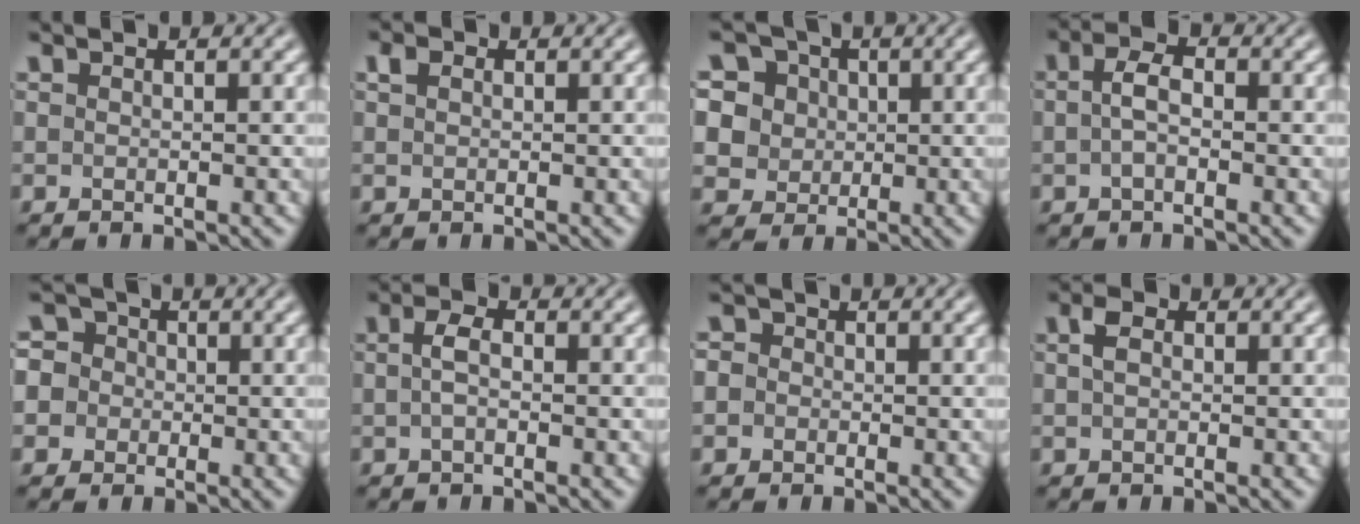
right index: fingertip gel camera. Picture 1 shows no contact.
{"total": 0.7, "force": [0.5, -0.1, 0.4], "torque": [-0.002, -0.001, 0.016]}
{"total": 10.9, "force": [0.9, 9.9, 4.4], "torque": [-0.126, -0.026, 0.013]}
{"total": 2.2, "force": [-0.3, 0.7, 2.0], "torque": [-0.034, -0.001, -0.005]}
{"total": 9.0, "force": [0.0, 8.3, 3.5], "torque": [-0.093, -0.017, -0.012]}
{"total": 1.6, "force": [-0.3, 0.2, 1.6], "torque": [-0.030, -0.002, -0.003]}
{"total": 3.1, "force": [-0.3, 2.9, 0.9], "torque": [-0.024, -0.001, -0.015]}
{"total": 1.0, "force": [0.2, 0.3, 0.9], "torque": [-0.016, -0.005, 0.007]}